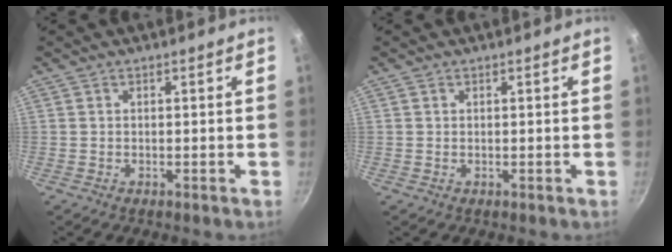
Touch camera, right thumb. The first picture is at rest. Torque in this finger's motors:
{"motor_torque": [-0.22, -0.40, -0.44, 0.19, 0.06]}